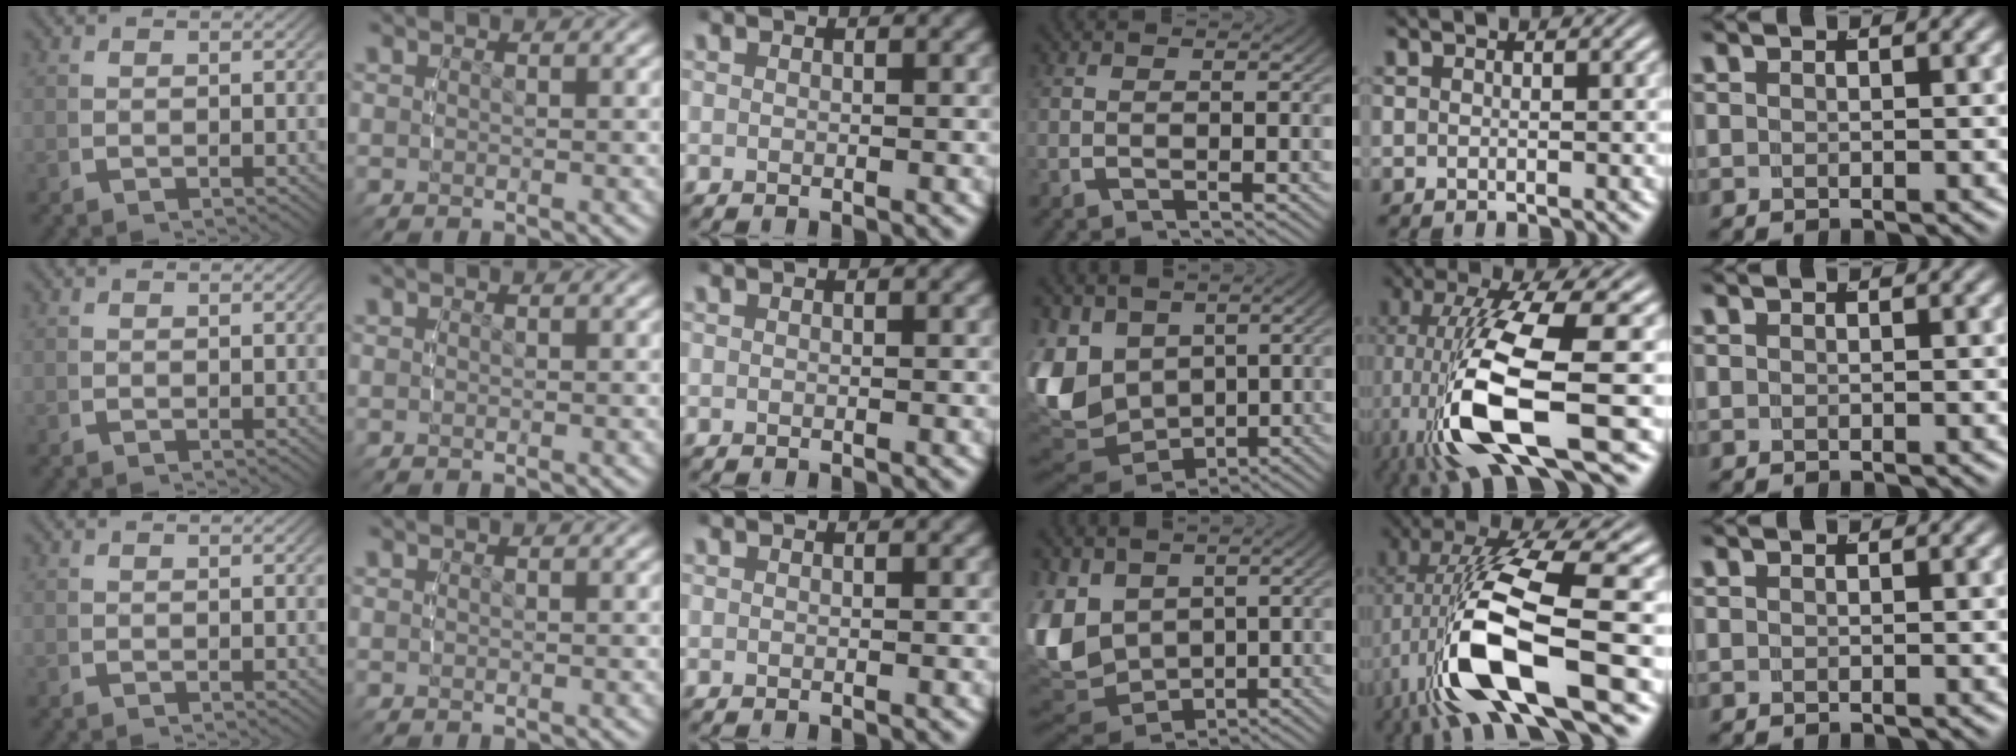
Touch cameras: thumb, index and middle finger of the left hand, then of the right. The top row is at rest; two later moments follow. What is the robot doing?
{"motion": "lift_and_place", "object": "pen"}